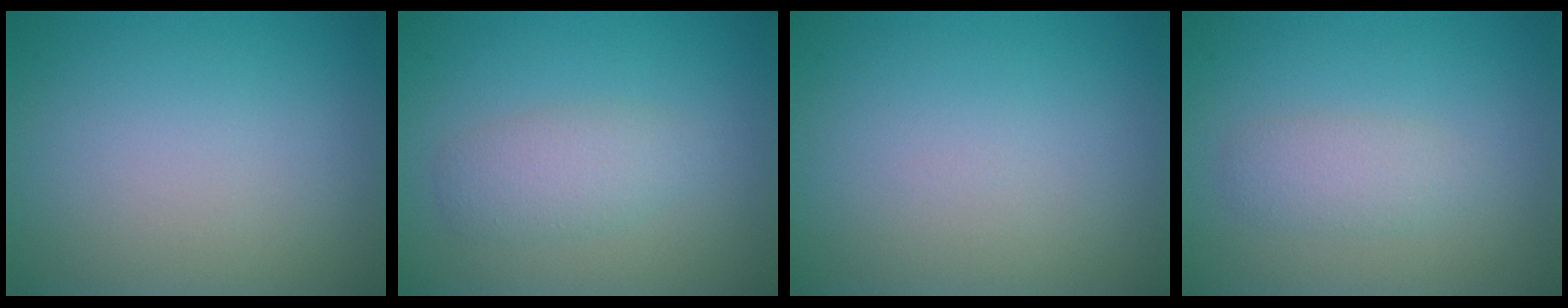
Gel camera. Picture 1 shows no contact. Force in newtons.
{"total": 2.5, "press": 2.5, "slide": 0.0}
{"total": 0.0}
{"total": 2.1, "press": 2.1, "slide": 0.0}